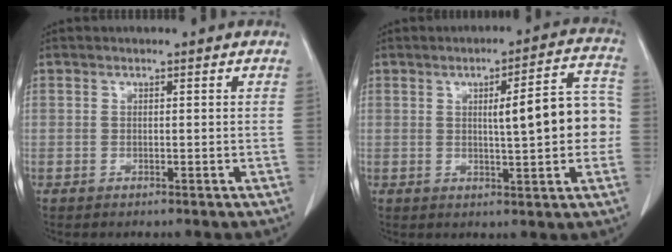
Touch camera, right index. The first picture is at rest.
{"total": 10.0, "force": [0.2, 1.7, 9.8], "torque": [-0.126, 0.026, 0.005]}